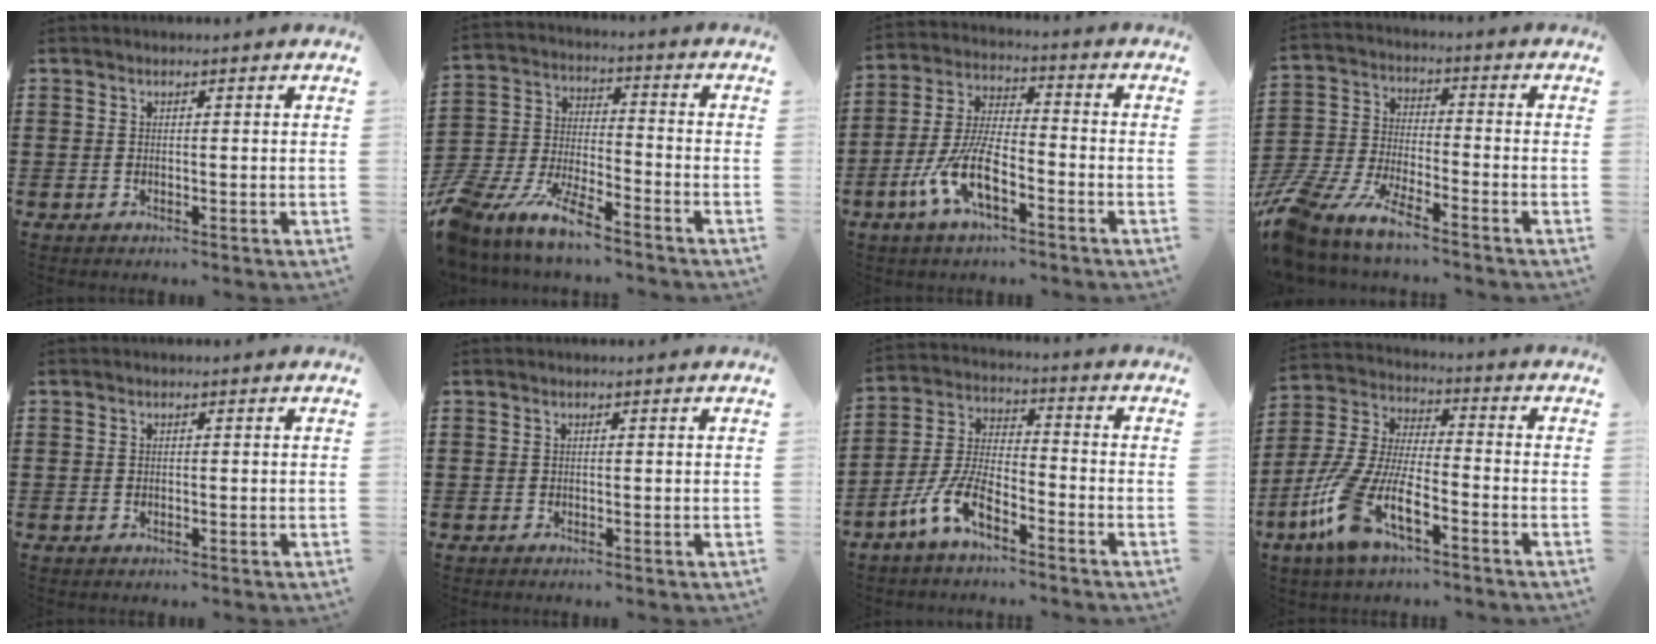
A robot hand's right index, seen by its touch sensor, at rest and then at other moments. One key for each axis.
{"total": 9.2, "fx": -8.4, "fy": 1.3, "fz": 3.7, "tx": -0.105, "ty": 0.000, "tz": -0.174}
{"total": 9.0, "fx": -4.4, "fy": 3.2, "fz": 7.1, "tx": -0.171, "ty": -0.007, "tz": -0.088}
{"total": 8.5, "fx": -7.7, "fy": 1.1, "fz": 3.4, "tx": -0.108, "ty": -0.008, "tz": -0.163}
{"total": 0.0}
{"total": 0.0}
{"total": 7.6, "fx": -5.2, "fy": 2.5, "fz": 4.9, "tx": -0.130, "ty": -0.004, "tz": -0.107}
{"total": 10.9, "fx": -6.1, "fy": 3.4, "fz": 8.4, "tx": -0.216, "ty": -0.021, "tz": -0.127}